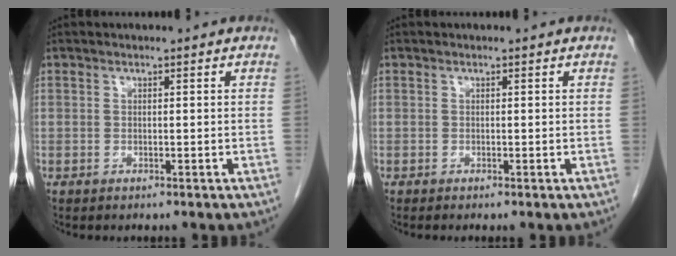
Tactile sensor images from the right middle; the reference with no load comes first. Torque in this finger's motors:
{"motor_torque": [0.09, -0.06, 0.03, 0.02]}